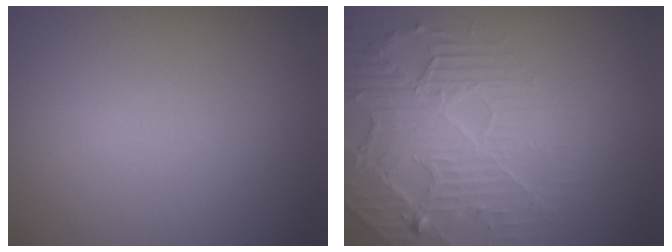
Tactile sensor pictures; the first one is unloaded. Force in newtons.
{"total": 4.4, "press": 4.0, "slide": 1.7}